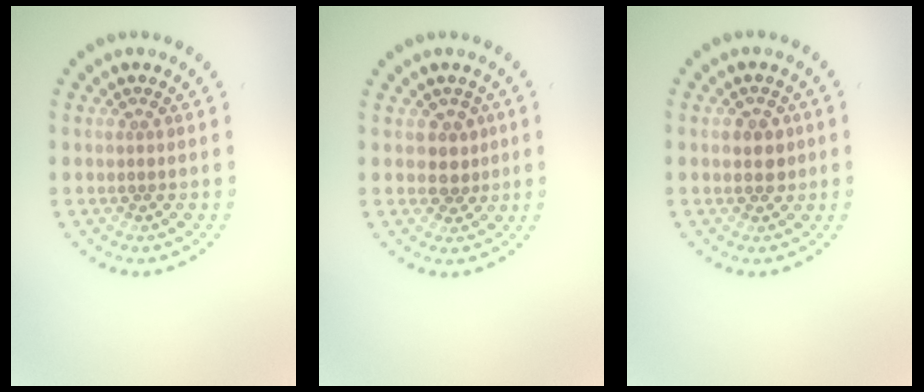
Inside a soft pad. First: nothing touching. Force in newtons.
{"total": 1.9, "press": 1.4, "slide": 1.3}
{"total": 1.8, "press": 1.8, "slide": 0.4}